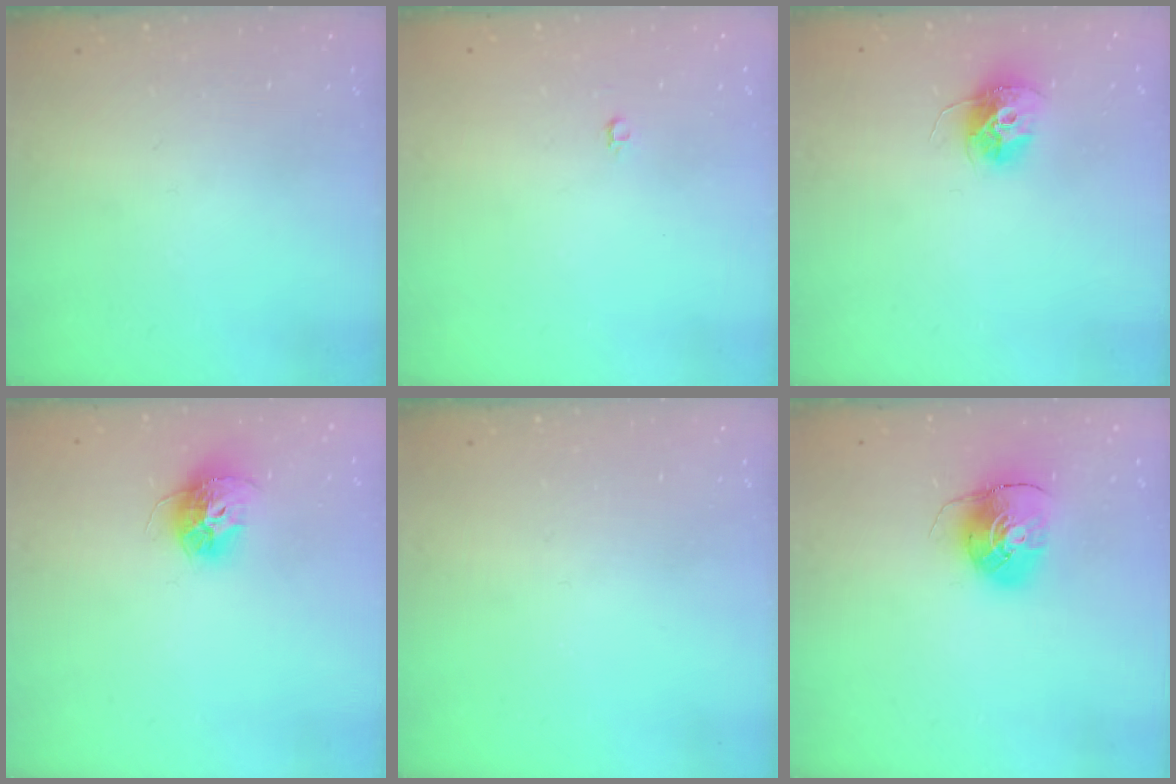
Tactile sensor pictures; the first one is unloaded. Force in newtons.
{"total": 2.2, "press": 2.2, "slide": 0.2}
{"total": 10.9, "press": 10.9, "slide": 0.7}
{"total": 11.2, "press": 11.2, "slide": 0.8}
{"total": 0.0}
{"total": 10.3, "press": 10.3, "slide": 0.4}